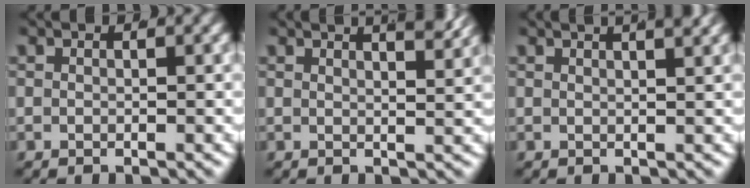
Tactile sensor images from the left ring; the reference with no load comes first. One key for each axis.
{"total": 4.5, "fx": 3.4, "fy": 0.7, "fz": 2.9, "tx": -0.030, "ty": 0.001, "tz": 0.054}
{"total": 4.3, "fx": 2.9, "fy": 0.9, "fz": 3.1, "tx": -0.026, "ty": 0.015, "tz": 0.040}